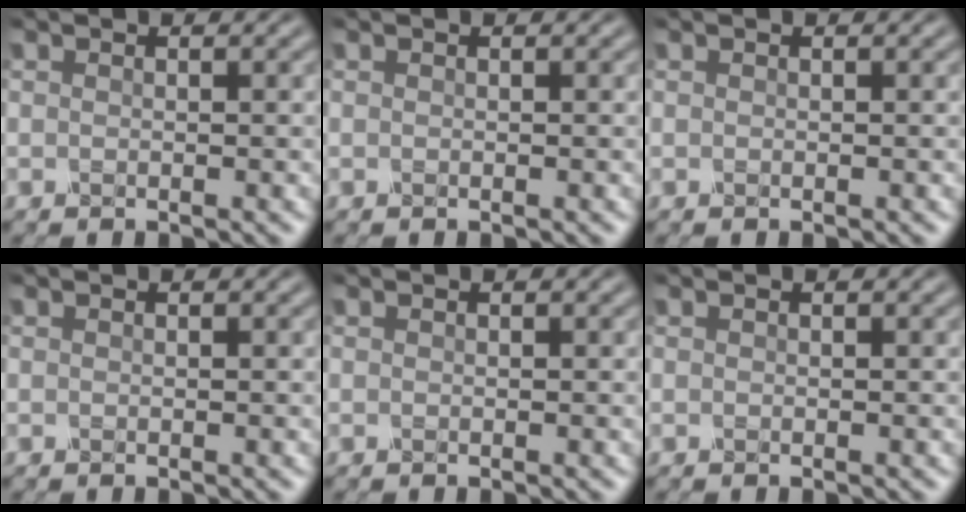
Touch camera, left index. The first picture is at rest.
{"total": 0.0}
{"total": 0.0}
{"total": 0.0}
{"total": 0.0}
{"total": 0.0}